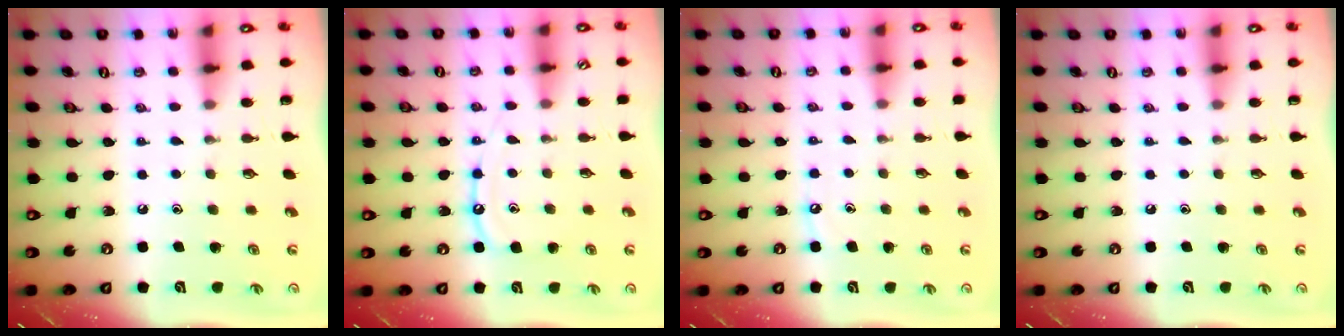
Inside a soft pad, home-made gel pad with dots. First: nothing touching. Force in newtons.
{"total": 9.2, "press": 9.2, "slide": 0.8}
{"total": 4.0, "press": 3.9, "slide": 0.6}
{"total": 0.0}